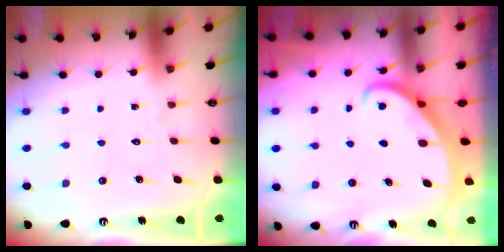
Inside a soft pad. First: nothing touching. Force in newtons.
{"total": 2.3, "press": 2.3, "slide": 0.2}